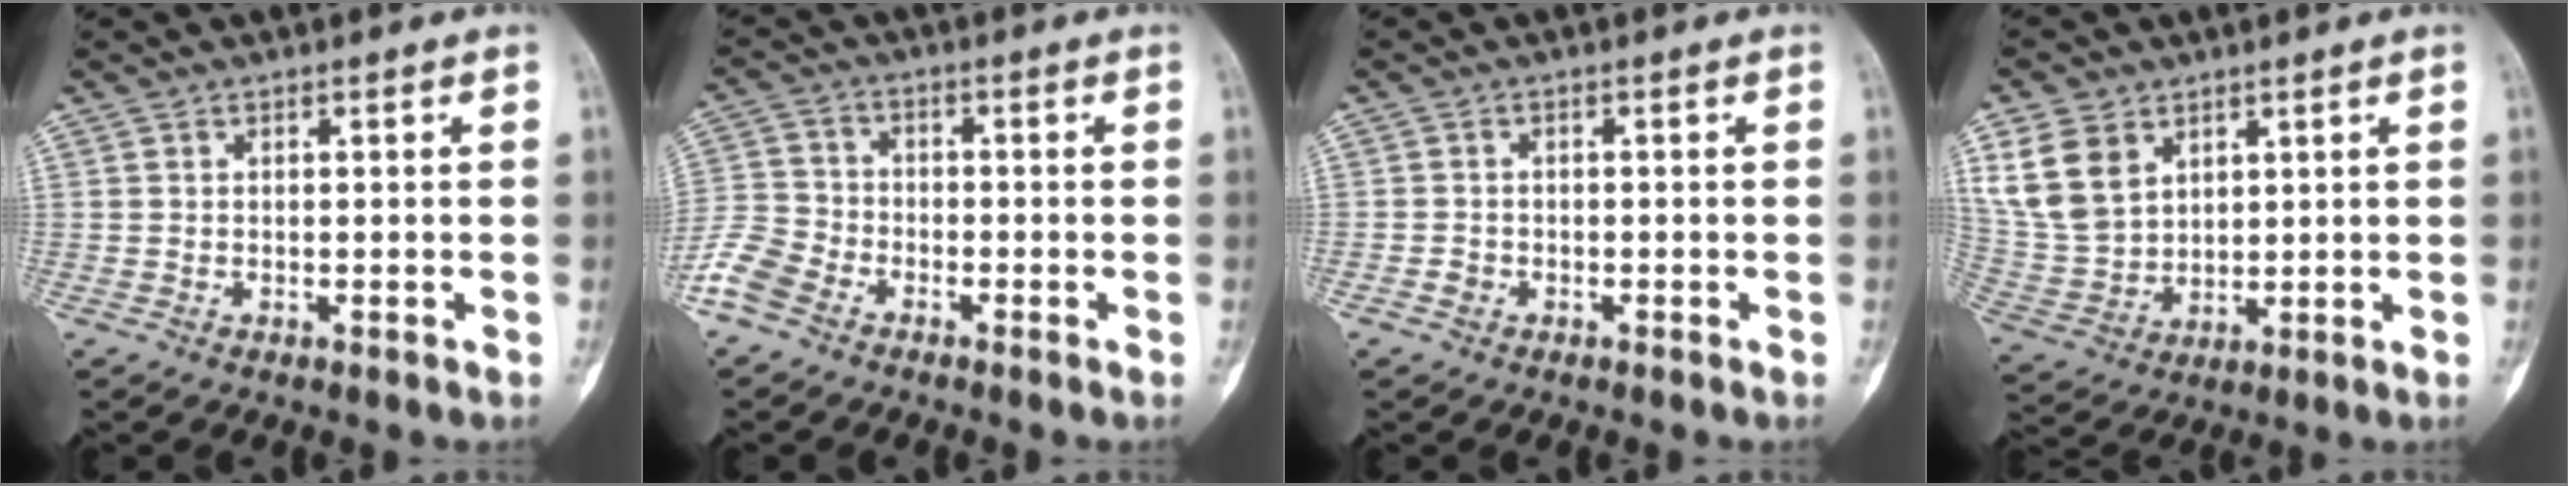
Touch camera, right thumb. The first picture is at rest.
{"total": 7.2, "force": [-4.6, 4.6, 3.0], "torque": [-0.063, 0.014, -0.104]}
{"total": 1.6, "force": [-0.7, 1.4, 0.4], "torque": [-0.002, 0.007, -0.015]}
{"total": 11.7, "force": [5.3, 8.4, 6.2], "torque": [-0.107, -0.014, 0.121]}